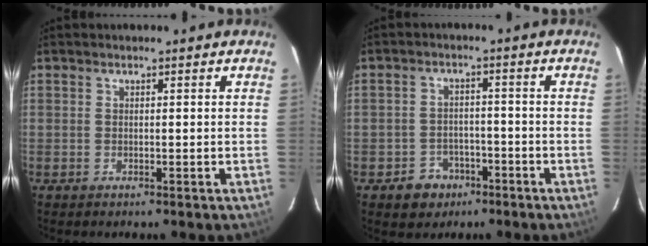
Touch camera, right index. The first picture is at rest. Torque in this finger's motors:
{"motor_torque": [0.05, -0.09, -0.22, -0.08]}